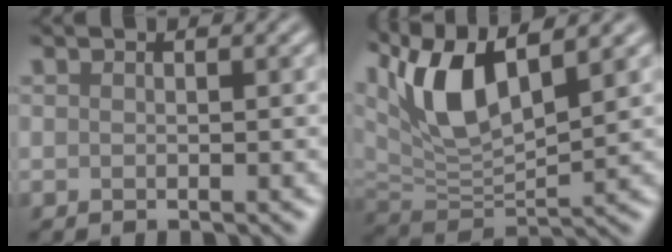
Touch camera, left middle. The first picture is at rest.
{"total": 8.9, "force": [4.4, 3.5, 6.9], "torque": [-0.150, 0.008, 0.079]}